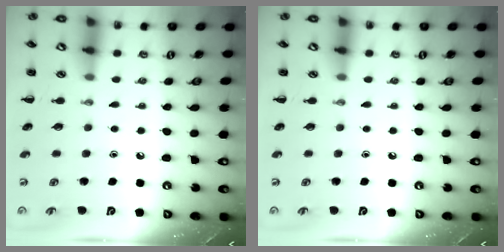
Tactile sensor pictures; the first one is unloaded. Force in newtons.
{"total": 0.0}